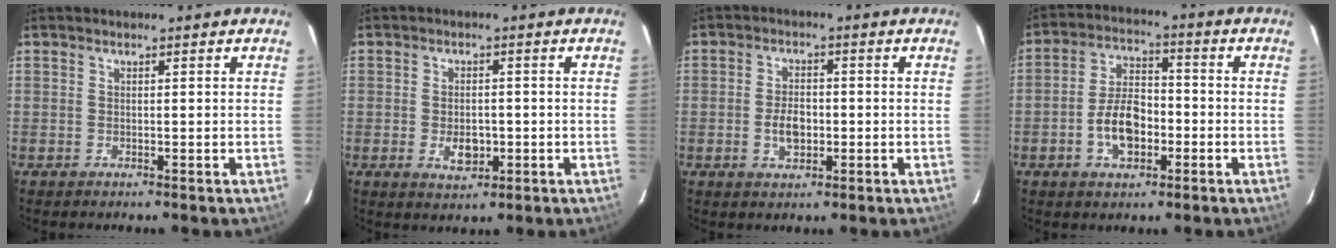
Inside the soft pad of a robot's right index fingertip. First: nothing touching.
{"total": 4.9, "force": [-1.2, 3.1, 3.5], "torque": [-0.064, -0.005, -0.014]}
{"total": 5.1, "force": [-1.1, 3.2, 3.8], "torque": [-0.071, 0.003, -0.015]}
{"total": 9.2, "force": [-3.0, 5.3, 6.8], "torque": [-0.132, 0.019, -0.047]}